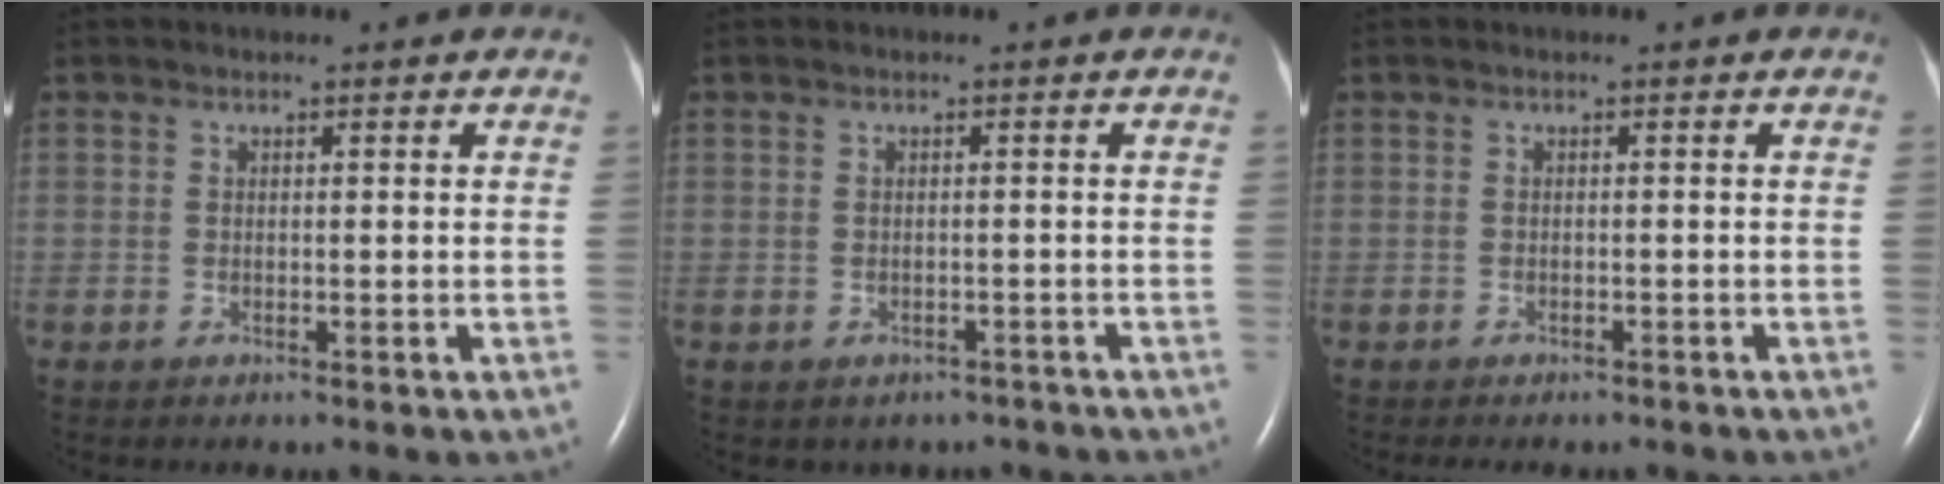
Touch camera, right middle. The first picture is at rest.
{"total": 4.4, "force": [-3.7, 2.5, 0.2], "torque": [0.003, 0.015, -0.040]}
{"total": 5.3, "force": [-4.6, 1.8, 1.9], "torque": [-0.022, -0.001, -0.055]}